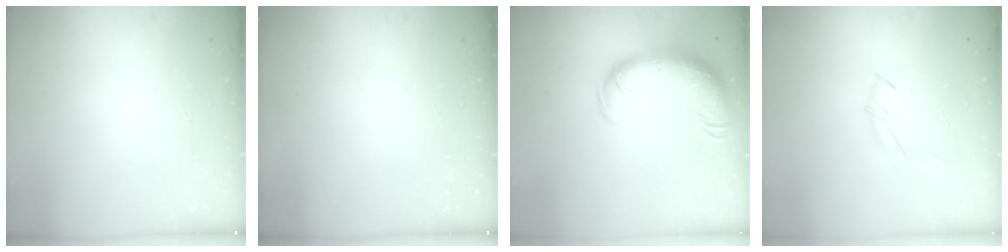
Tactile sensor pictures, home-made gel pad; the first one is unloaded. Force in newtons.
{"total": 0.0}
{"total": 18.5, "press": 17.9, "slide": 4.4}
{"total": 5.8, "press": 5.7, "slide": 1.2}